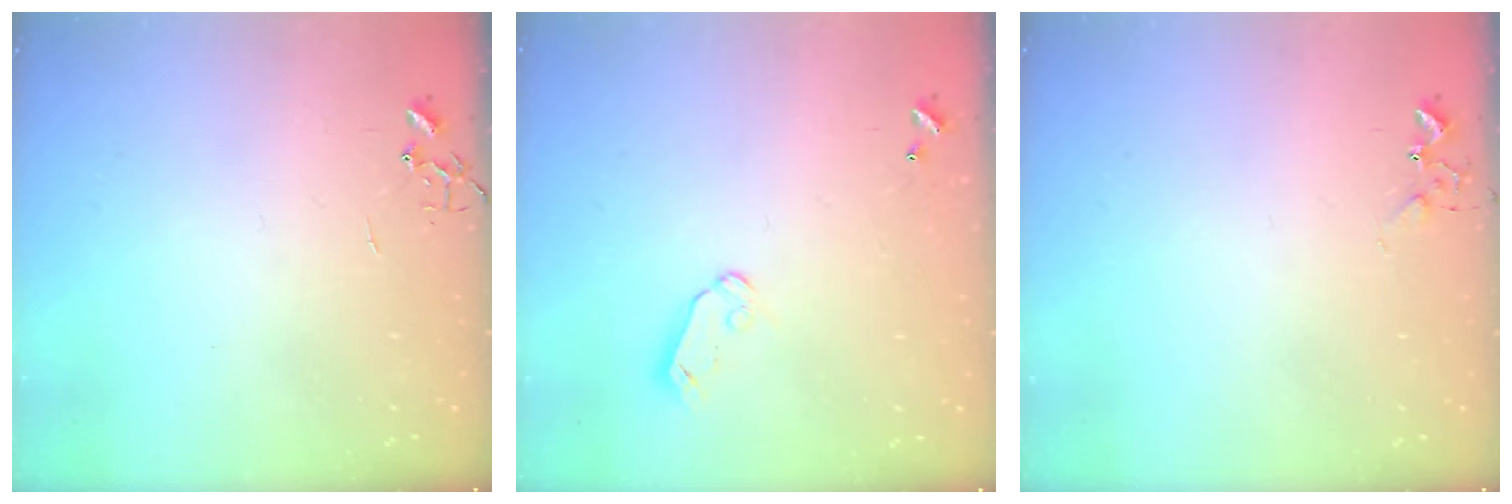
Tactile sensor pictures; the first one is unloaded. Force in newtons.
{"total": 5.4, "press": 5.4, "slide": 0.5}
{"total": 5.2, "press": 5.2, "slide": 0.6}